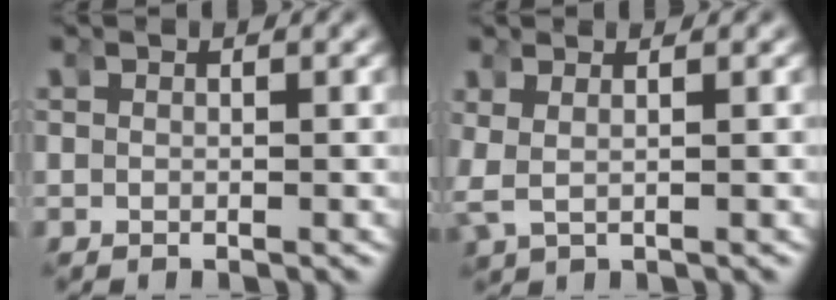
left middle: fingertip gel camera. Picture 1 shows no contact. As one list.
[{"total": 3.8, "force": [0.6, 3.1, 2.1], "torque": [-0.071, -0.008, 0.007]}]